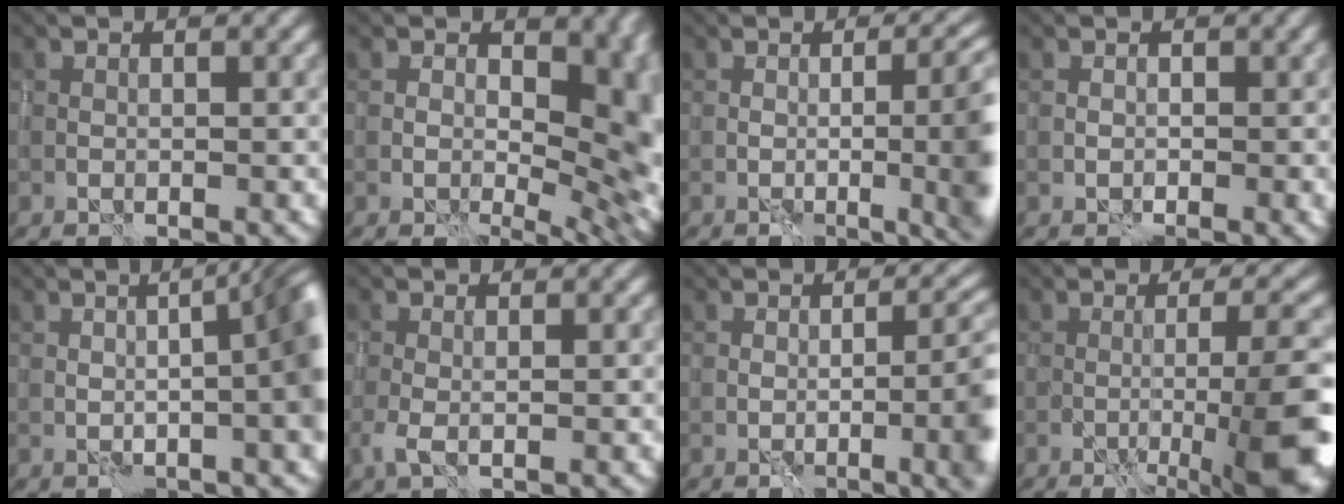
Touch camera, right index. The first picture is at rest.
{"total": 13.6, "force": [2.4, 8.5, 10.4], "torque": [-0.103, -0.012, 0.051]}
{"total": 11.5, "force": [-1.1, 4.7, 10.4], "torque": [-0.079, 0.008, -0.006]}
{"total": 1.8, "force": [-0.5, 1.3, 1.2], "torque": [-0.018, -0.008, -0.005]}
{"total": 8.8, "force": [0.2, 2.9, 8.3], "torque": [-0.061, 0.021, -0.009]}
{"total": 1.4, "force": [-0.4, 0.4, 1.3], "torque": [-0.032, -0.003, -0.010]}
{"total": 7.5, "force": [-1.1, 2.6, 6.9], "torque": [-0.074, -0.002, -0.009]}
{"total": 10.4, "force": [-3.6, 2.3, 9.5], "torque": [-0.116, 0.002, -0.054]}